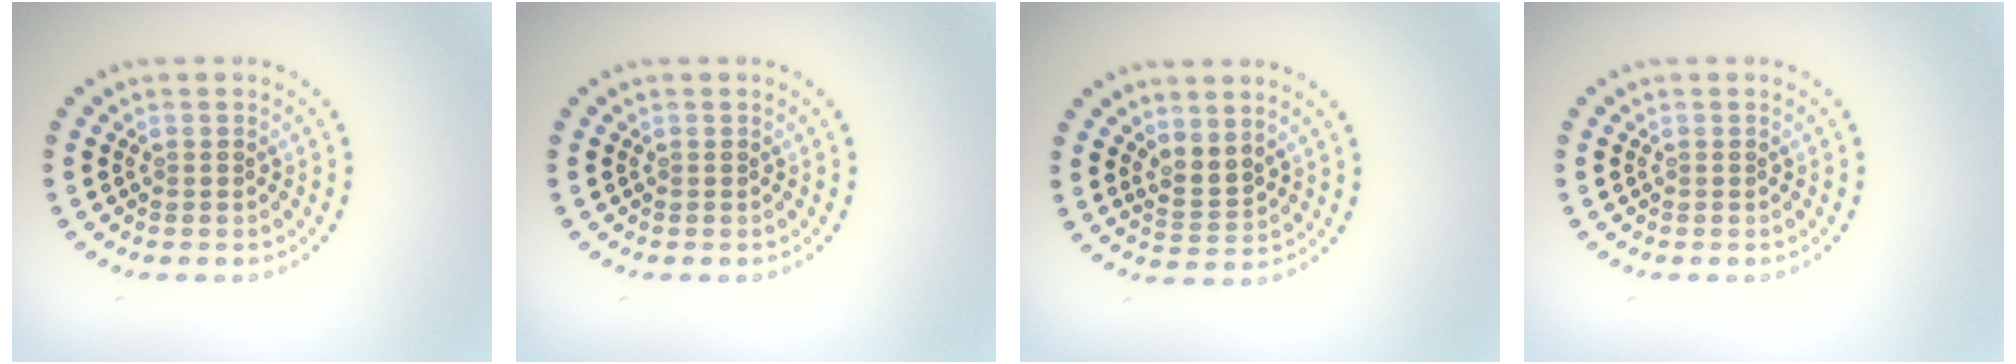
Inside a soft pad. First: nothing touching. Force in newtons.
{"total": 0.0}
{"total": 2.1, "press": 1.6, "slide": 1.3}
{"total": 0.0}